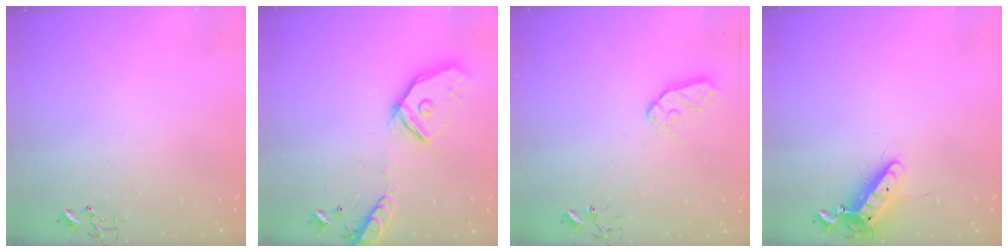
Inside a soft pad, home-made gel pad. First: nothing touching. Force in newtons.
{"total": 18.4, "press": 18.2, "slide": 3.1}
{"total": 8.6, "press": 8.5, "slide": 0.7}
{"total": 11.8, "press": 11.6, "slide": 2.2}